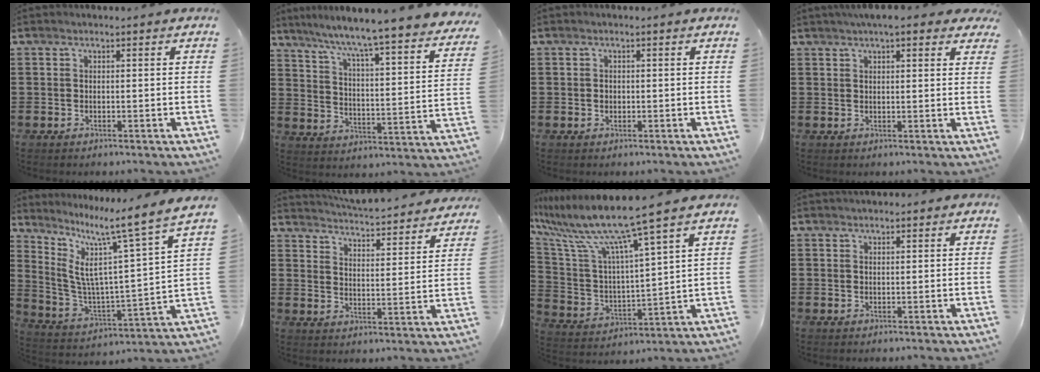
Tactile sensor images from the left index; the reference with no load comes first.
{"total": 5.6, "force": [4.8, -1.3, 2.5], "torque": [-0.072, -0.056, 0.069]}
{"total": 0.8, "force": [-0.1, 0.7, 0.4], "torque": [-0.011, 0.003, -0.002]}
{"total": 4.0, "force": [3.0, 0.8, 2.4], "torque": [-0.048, -0.001, 0.053]}
{"total": 10.0, "force": [7.5, 0.4, 6.5], "torque": [-0.156, -0.075, 0.110]}
{"total": 4.3, "force": [4.3, -0.4, 0.4], "torque": [-0.032, -0.039, 0.068]}
{"total": 10.8, "force": [8.6, -0.6, 6.5], "torque": [-0.163, -0.059, 0.136]}
{"total": 0.9, "force": [0.8, 0.4, 0.3], "torque": [-0.008, 0.003, 0.015]}